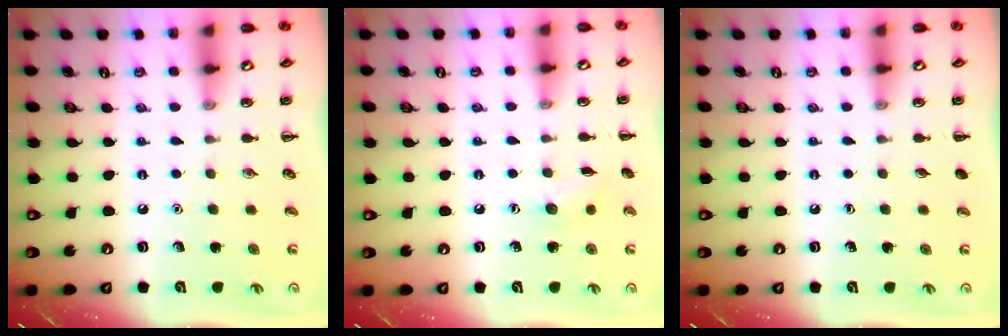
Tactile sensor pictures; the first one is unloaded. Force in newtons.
{"total": 5.5, "press": 5.3, "slide": 1.3}
{"total": 0.0}